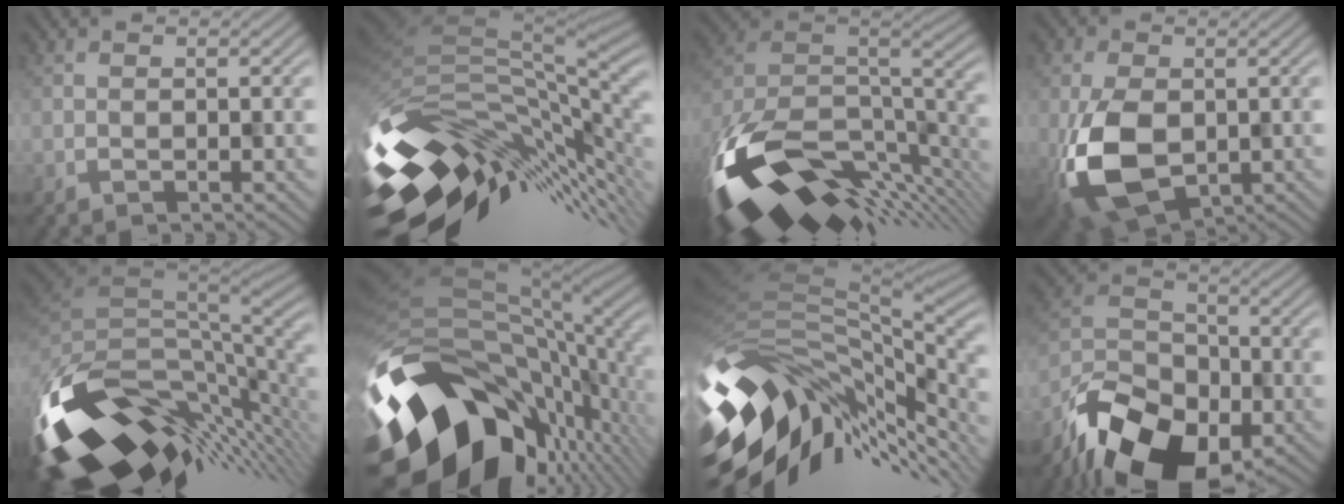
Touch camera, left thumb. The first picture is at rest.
{"total": 13.4, "force": [-2.3, 6.5, 11.5], "torque": [-0.226, -0.028, -0.027]}
{"total": 15.4, "force": [-6.6, 7.3, 11.8], "torque": [-0.279, -0.041, -0.094]}
{"total": 10.1, "force": [-2.6, 6.5, 7.2], "torque": [-0.167, -0.035, -0.037]}
{"total": 14.9, "force": [-4.7, 8.1, 11.7], "torque": [-0.253, -0.039, -0.068]}
{"total": 17.5, "force": [-5.9, 11.7, 11.6], "torque": [-0.246, -0.043, -0.081]}
{"total": 12.6, "force": [-3.9, 7.9, 9.0], "torque": [-0.178, -0.022, -0.065]}
{"total": 15.4, "force": [-10.9, 8.0, 7.3], "torque": [-0.170, -0.051, -0.179]}